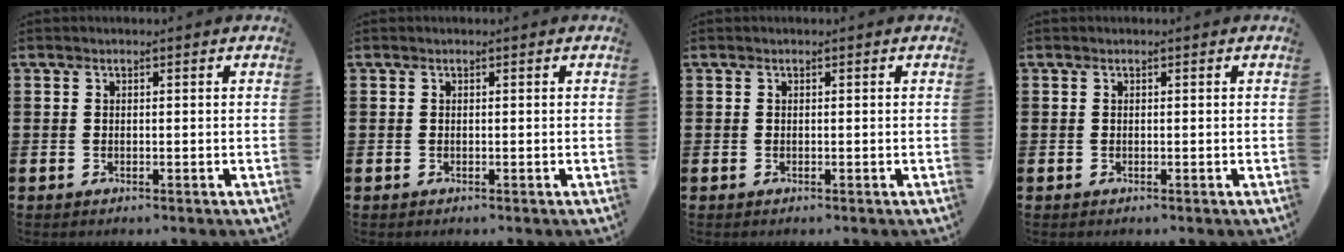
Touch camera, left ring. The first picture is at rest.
{"total": 0.0}
{"total": 0.0}
{"total": 0.0}